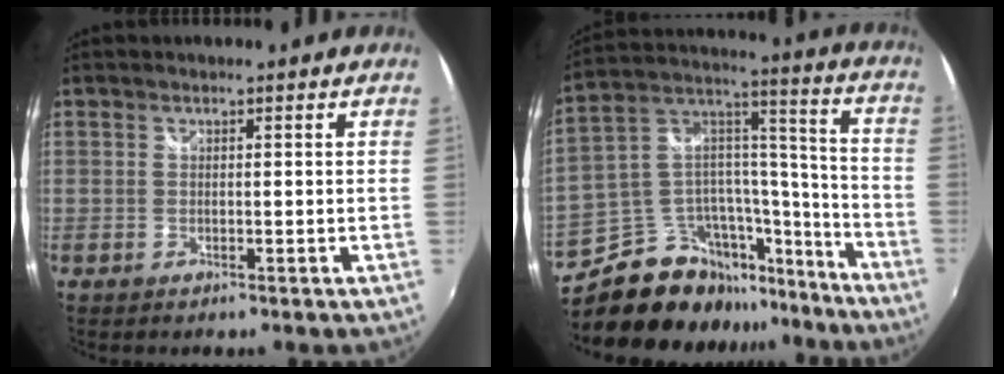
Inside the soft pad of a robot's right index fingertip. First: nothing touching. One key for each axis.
{"total": 19.4, "fx": -15.8, "fy": 9.6, "fz": 6.2, "tx": -0.113, "ty": 0.081, "tz": -0.243}